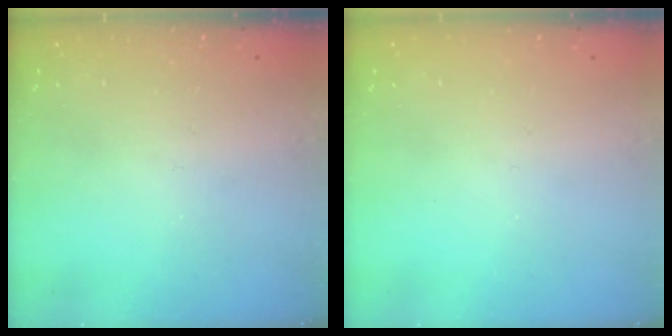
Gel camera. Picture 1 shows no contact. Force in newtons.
{"total": 0.0}